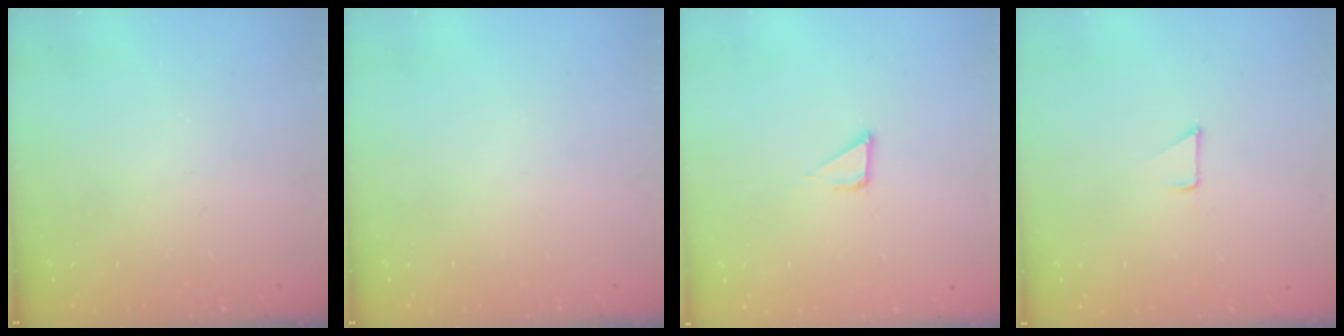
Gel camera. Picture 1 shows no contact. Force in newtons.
{"total": 0.0}
{"total": 3.5, "press": 3.5, "slide": 0.2}
{"total": 4.5, "press": 4.5, "slide": 0.3}